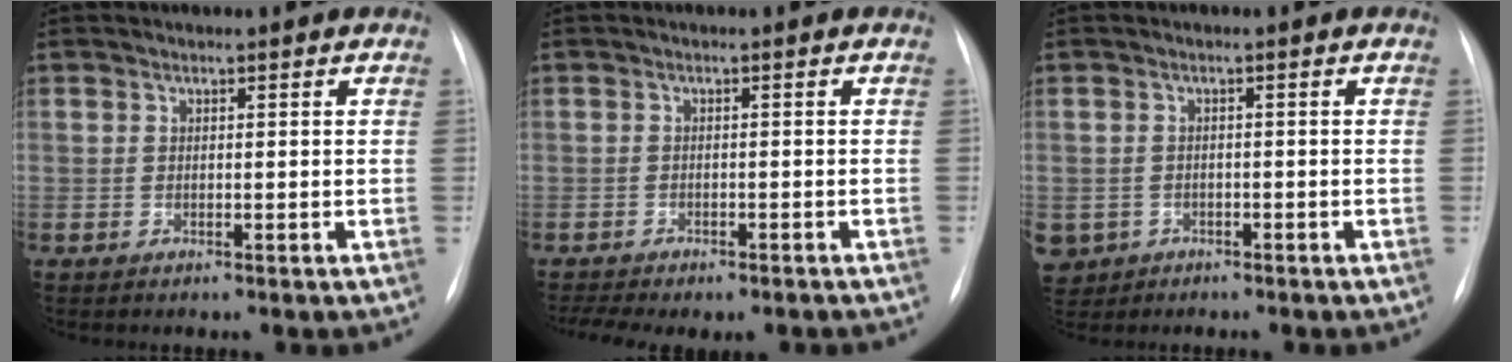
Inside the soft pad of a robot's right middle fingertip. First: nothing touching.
{"total": 8.2, "force": [-6.7, 2.5, 4.0], "torque": [-0.057, 0.009, -0.089]}
{"total": 5.5, "force": [-2.9, 4.6, 1.0], "torque": [-0.025, 0.003, -0.043]}